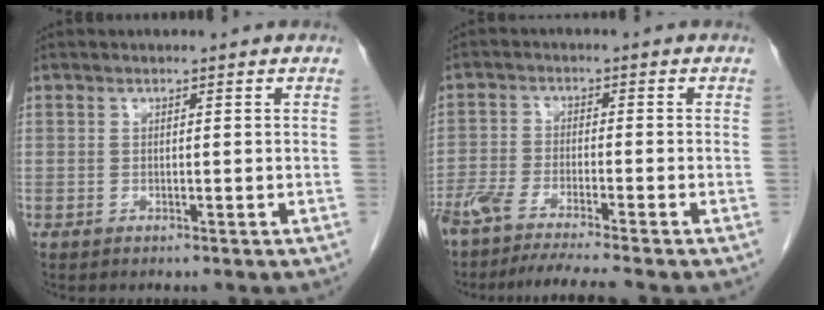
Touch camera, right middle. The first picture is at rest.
{"total": 10.1, "force": [-8.7, -0.7, 5.1], "torque": [-0.078, -0.026, -0.144]}